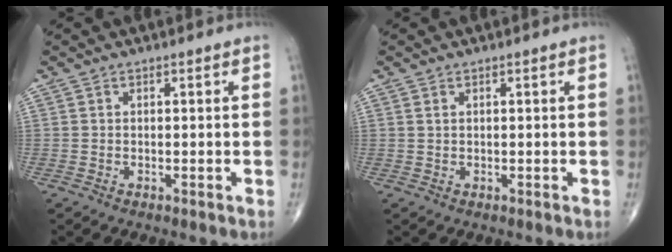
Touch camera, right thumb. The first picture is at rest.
{"total": 0.7, "force": [0.4, 0.4, 0.4], "torque": [-0.009, 0.003, 0.010]}